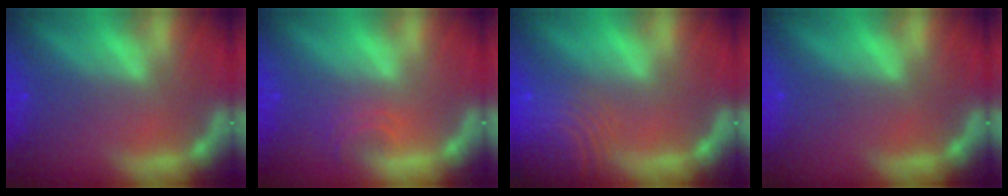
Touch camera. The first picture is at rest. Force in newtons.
{"total": 1.9}
{"total": 9.5}
{"total": 0.0}